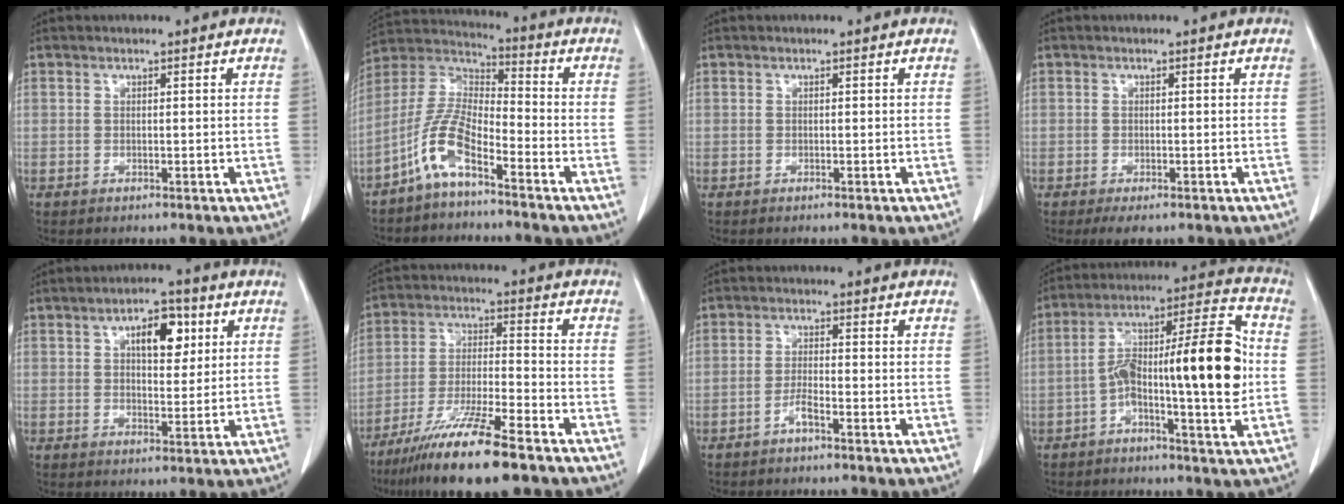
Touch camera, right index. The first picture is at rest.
{"total": 8.8, "force": [-5.4, 2.3, 6.5], "torque": [-0.154, 0.011, -0.115]}
{"total": 0.0}
{"total": 2.4, "force": [-1.7, 1.0, 1.4], "torque": [-0.020, -0.003, -0.020]}
{"total": 7.0, "force": [2.7, 3.2, 5.6], "torque": [-0.085, 0.010, 0.041]}
{"total": 14.2, "force": [-9.9, 0.9, 10.1], "torque": [-0.195, -0.040, -0.176]}
{"total": 2.2, "force": [-1.5, 0.1, 1.6], "torque": [-0.033, 0.004, -0.029]}
{"total": 17.4, "force": [-1.7, 2.6, 17.1], "torque": [-0.276, 0.034, -0.029]}